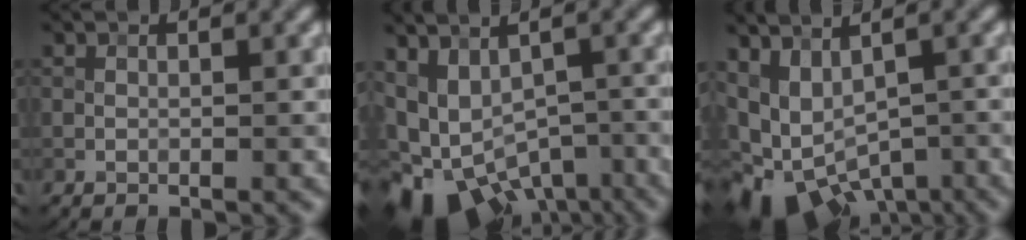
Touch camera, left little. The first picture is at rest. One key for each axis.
{"total": 9.8, "fx": -4.4, "fy": 5.8, "fz": 6.6, "tx": -0.109, "ty": -0.010, "tz": -0.049}
{"total": 8.0, "fx": -2.4, "fy": 4.8, "fz": 5.9, "tx": -0.096, "ty": -0.018, "tz": -0.020}